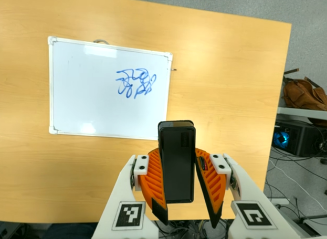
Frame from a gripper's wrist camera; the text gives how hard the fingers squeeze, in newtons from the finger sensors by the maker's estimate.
{"total": 7.2, "left": 7.4, "right": 7.0}